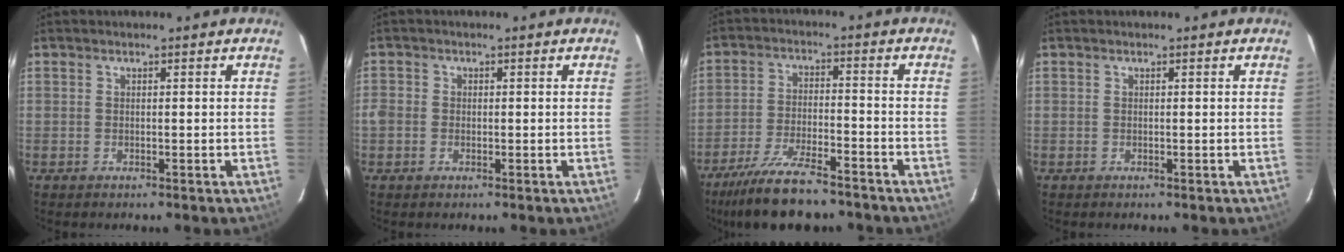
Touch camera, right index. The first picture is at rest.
{"total": 2.6, "force": [-0.9, 2.3, 0.9], "torque": [-0.017, 0.000, -0.021]}
{"total": 14.4, "force": [-11.9, 3.6, 7.4], "torque": [-0.164, -0.020, -0.202]}
{"total": 0.0}